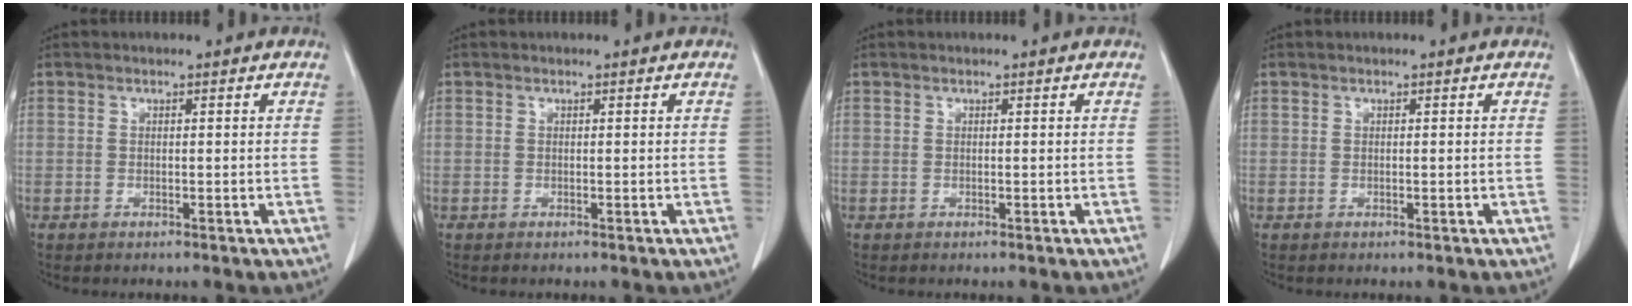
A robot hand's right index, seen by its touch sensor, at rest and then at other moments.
{"total": 0.0}
{"total": 0.0}
{"total": 0.0}